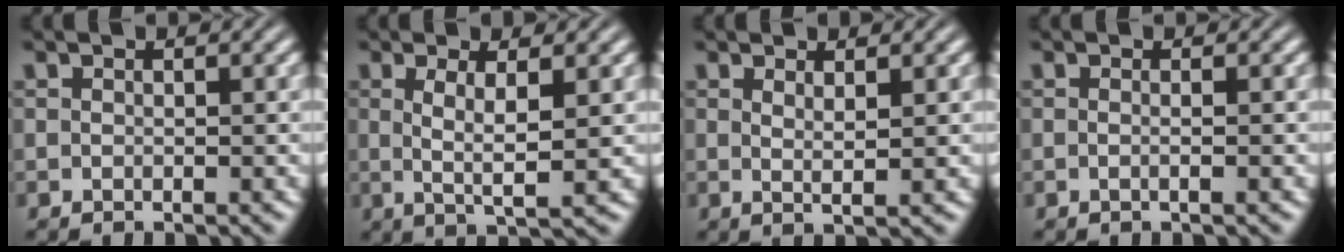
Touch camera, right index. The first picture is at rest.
{"total": 3.6, "force": [0.5, -0.2, 3.5], "torque": [-0.060, -0.013, 0.017]}
{"total": 1.8, "force": [0.6, -1.2, 1.2], "torque": [-0.018, -0.013, 0.020]}
{"total": 1.1, "force": [-0.6, -0.5, 0.7], "torque": [-0.018, -0.005, -0.007]}